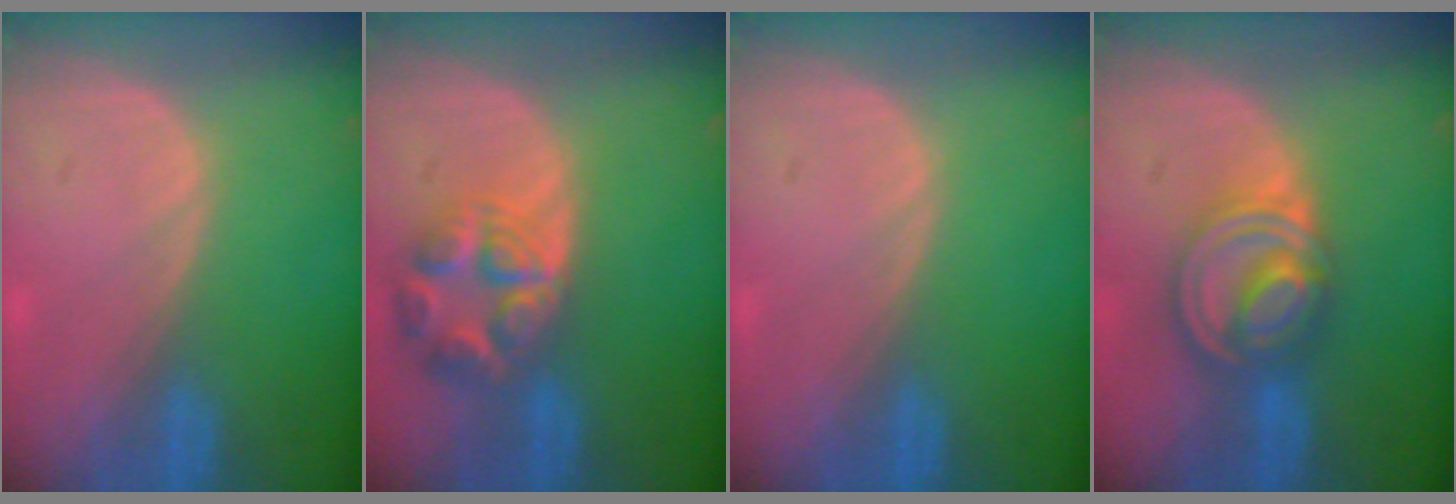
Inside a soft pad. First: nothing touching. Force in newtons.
{"total": 7.6, "press": 6.7, "slide": 3.6}
{"total": 0.0}
{"total": 8.1, "press": 7.0, "slide": 4.2}